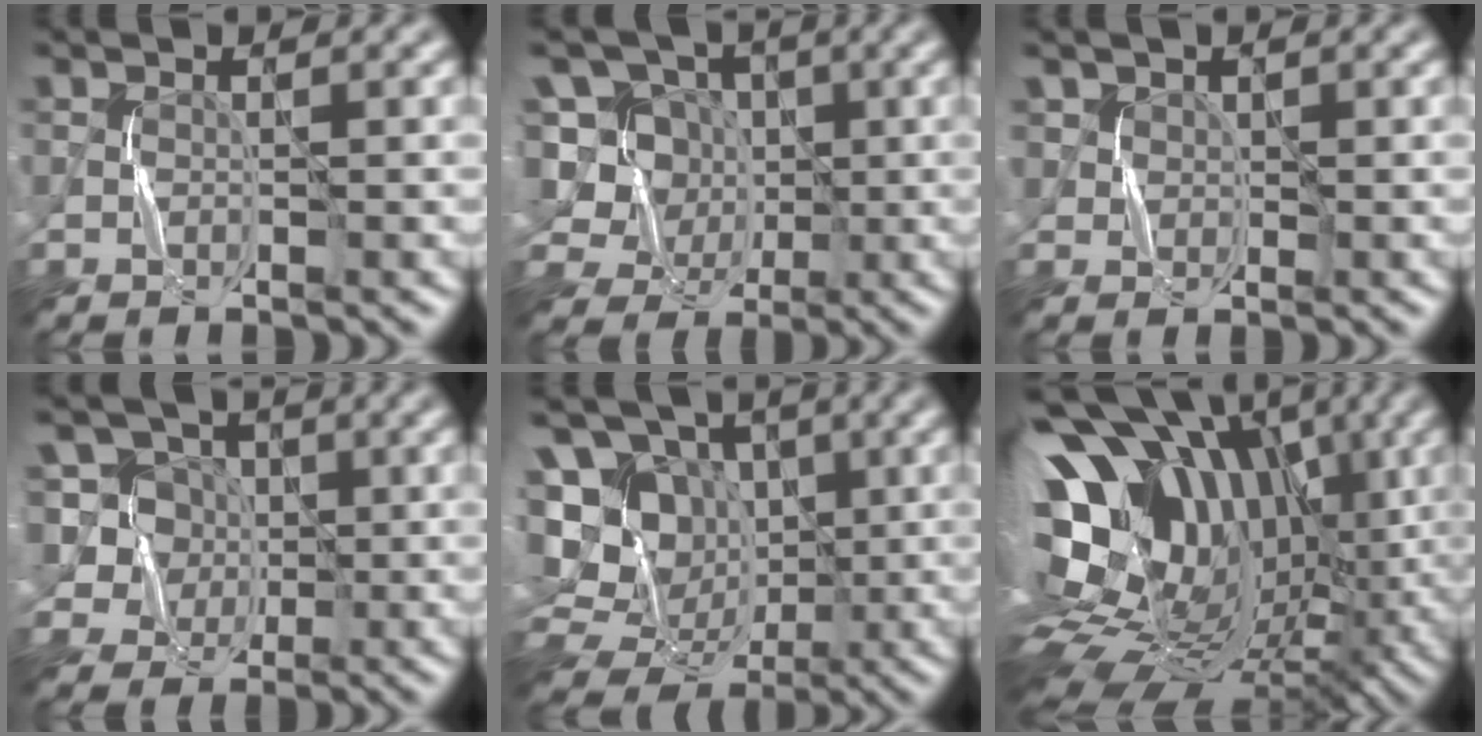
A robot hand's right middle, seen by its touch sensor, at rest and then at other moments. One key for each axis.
{"total": 8.8, "fx": 1.3, "fy": 7.9, "fz": 3.5, "tx": -0.089, "ty": 0.037, "tz": -0.008}
{"total": 1.8, "fx": 1.0, "fy": 1.5, "fz": 0.3, "tx": -0.010, "ty": -0.009, "tz": 0.026}
{"total": 8.6, "fx": 2.9, "fy": 7.6, "fz": 2.9, "tx": -0.067, "ty": 0.031, "tz": 0.040}
{"total": 15.0, "fx": 1.4, "fy": 13.5, "fz": 6.2, "tx": -0.162, "ty": 0.027, "tz": 0.014}
{"total": 20.7, "fx": 3.8, "fy": 13.4, "fz": 15.3, "tx": -0.284, "ty": 0.011, "tz": 0.089}